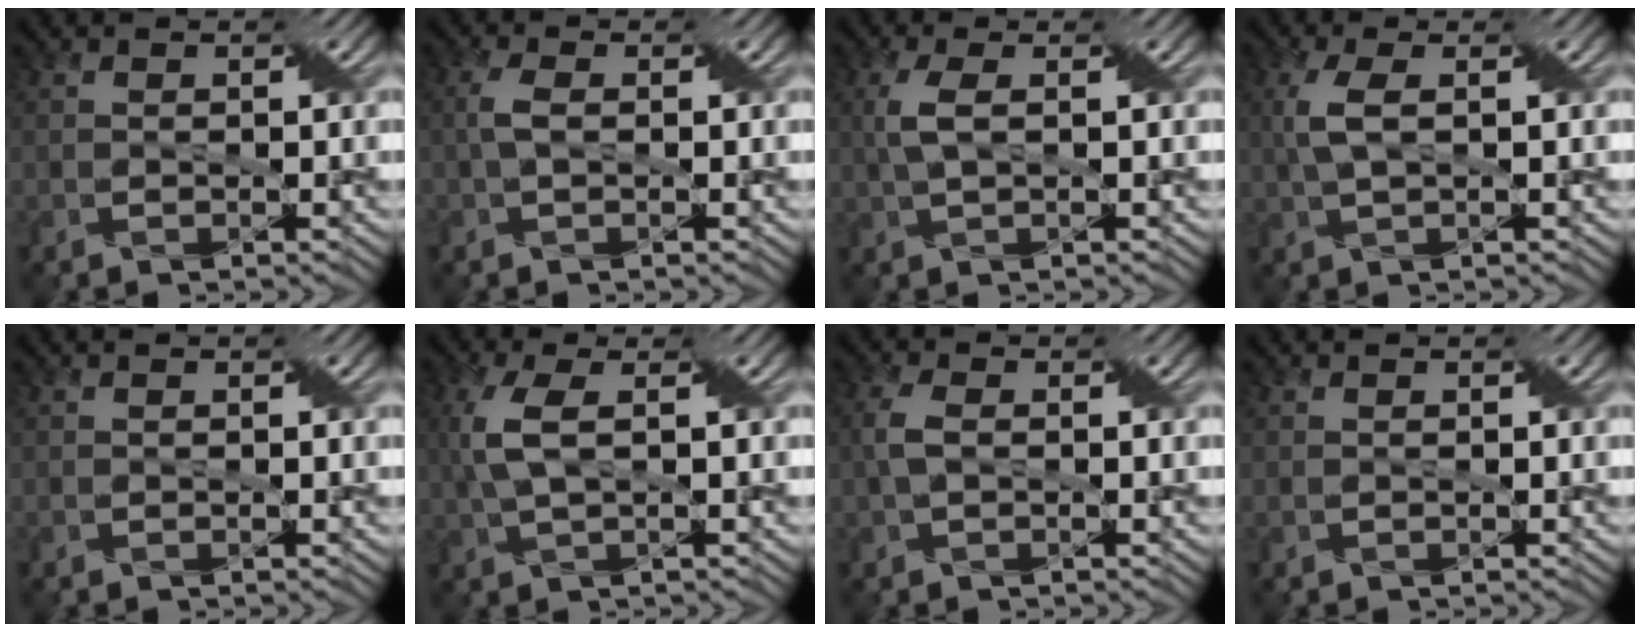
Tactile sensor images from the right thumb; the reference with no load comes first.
{"total": 2.0, "force": [0.2, 0.9, 1.7], "torque": [-0.044, 0.009, 0.002]}
{"total": 3.3, "force": [0.5, 1.0, 3.1], "torque": [-0.082, 0.010, 0.011]}
{"total": 3.8, "force": [0.6, 1.2, 3.6], "torque": [-0.093, 0.011, 0.013]}
{"total": 0.0}
{"total": 5.0, "force": [0.8, 1.7, 4.7], "torque": [-0.123, 0.010, 0.016]}
{"total": 2.7, "force": [0.1, 1.5, 2.2], "torque": [-0.058, 0.008, -0.001]}
{"total": 0.0}